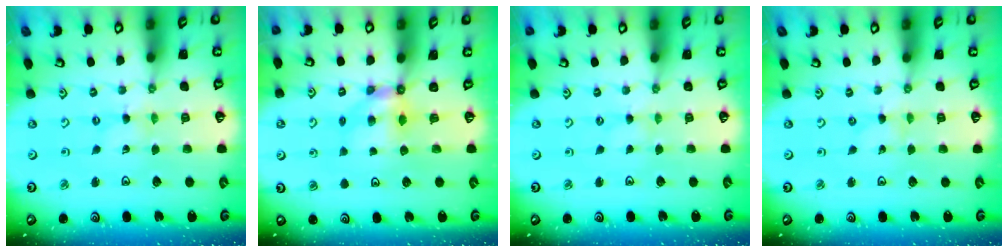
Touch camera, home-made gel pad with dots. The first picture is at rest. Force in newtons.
{"total": 5.6, "press": 5.6, "slide": 0.4}
{"total": 0.0}
{"total": 0.0}